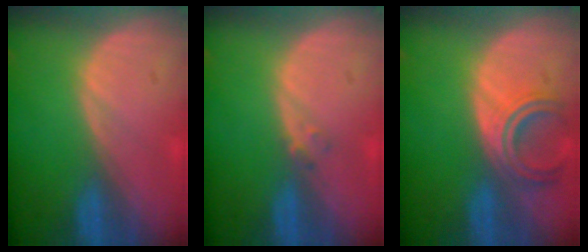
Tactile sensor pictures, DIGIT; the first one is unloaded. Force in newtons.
{"total": 1.0, "press": 1.0, "slide": 0.2}
{"total": 5.2, "press": 5.0, "slide": 1.4}